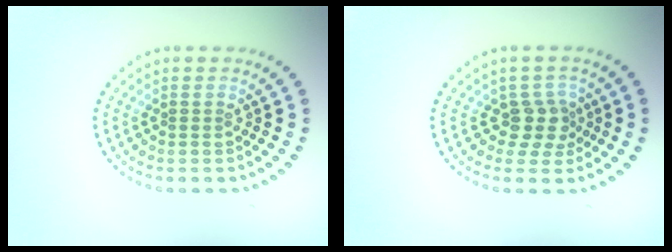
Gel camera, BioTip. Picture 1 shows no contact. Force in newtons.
{"total": 2.3, "press": 1.8, "slide": 1.4}